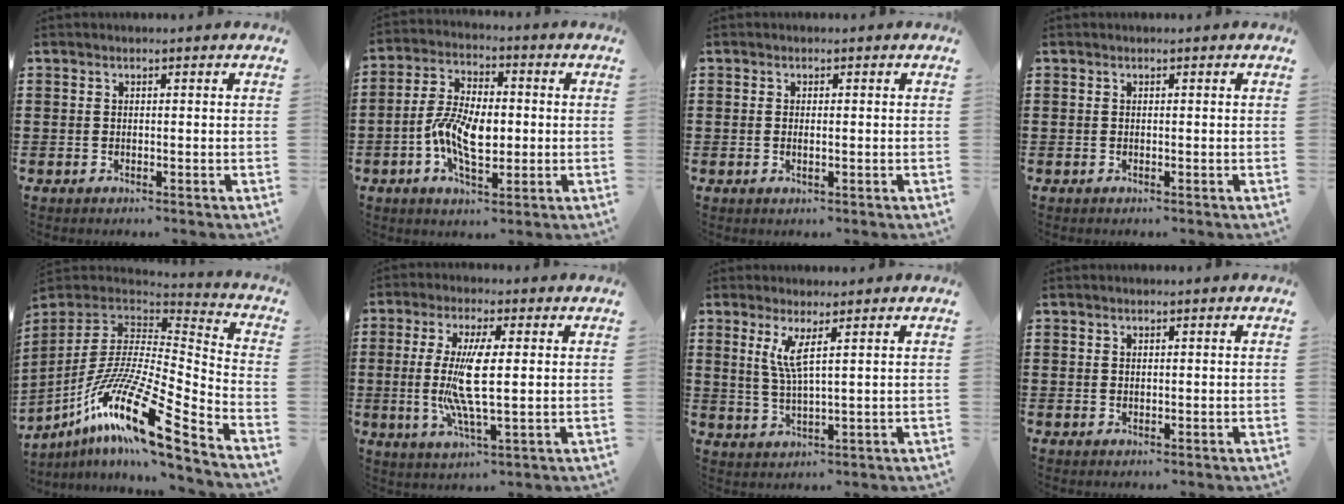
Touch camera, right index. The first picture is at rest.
{"total": 8.7, "force": [-1.6, 4.4, 7.3], "torque": [-0.162, 0.003, -0.034]}
{"total": 0.9, "force": [-0.1, 0.3, 0.9], "torque": [-0.016, -0.001, -0.001]}
{"total": 0.0}
{"total": 18.0, "force": [-10.9, 3.2, 13.9], "torque": [-0.280, 0.012, -0.205]}
{"total": 9.1, "force": [0.4, 1.6, 8.9], "torque": [-0.181, -0.013, 0.003]}
{"total": 4.3, "force": [2.0, 0.2, 3.8], "torque": [-0.083, -0.002, 0.034]}
{"total": 0.5, "force": [0.3, 0.4, 0.1], "torque": [-0.003, 0.003, 0.006]}